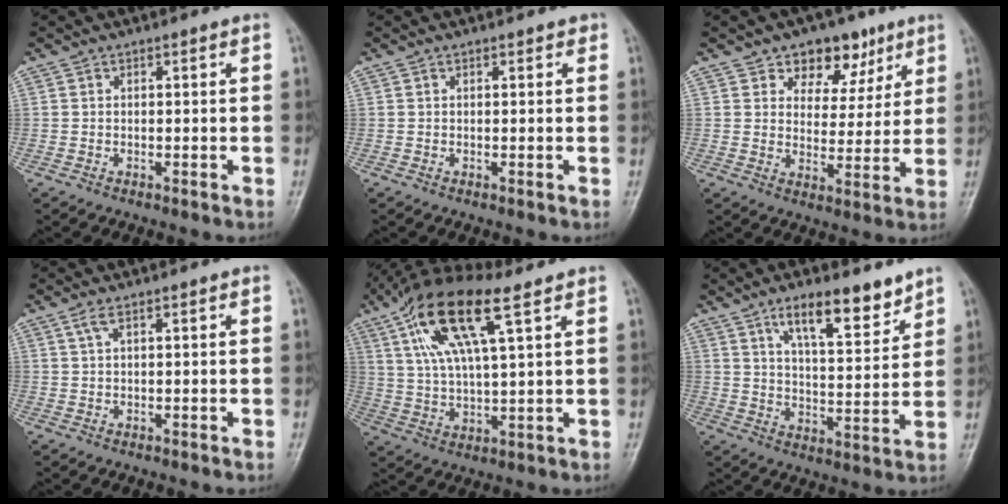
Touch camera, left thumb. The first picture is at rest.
{"total": 0.6, "force": [0.4, 0.4, 0.3], "torque": [0.000, -0.001, 0.001]}
{"total": 9.8, "force": [5.9, 6.7, 4.0], "torque": [-0.013, -0.022, 0.087]}
{"total": 1.3, "force": [0.7, 0.3, 1.1], "torque": [-0.031, 0.010, 0.021]}
{"total": 15.7, "force": [7.7, 4.4, 13.0], "torque": [-0.254, -0.001, 0.144]}
{"total": 11.1, "force": [7.6, 3.4, 7.4], "torque": [-0.096, -0.052, 0.128]}